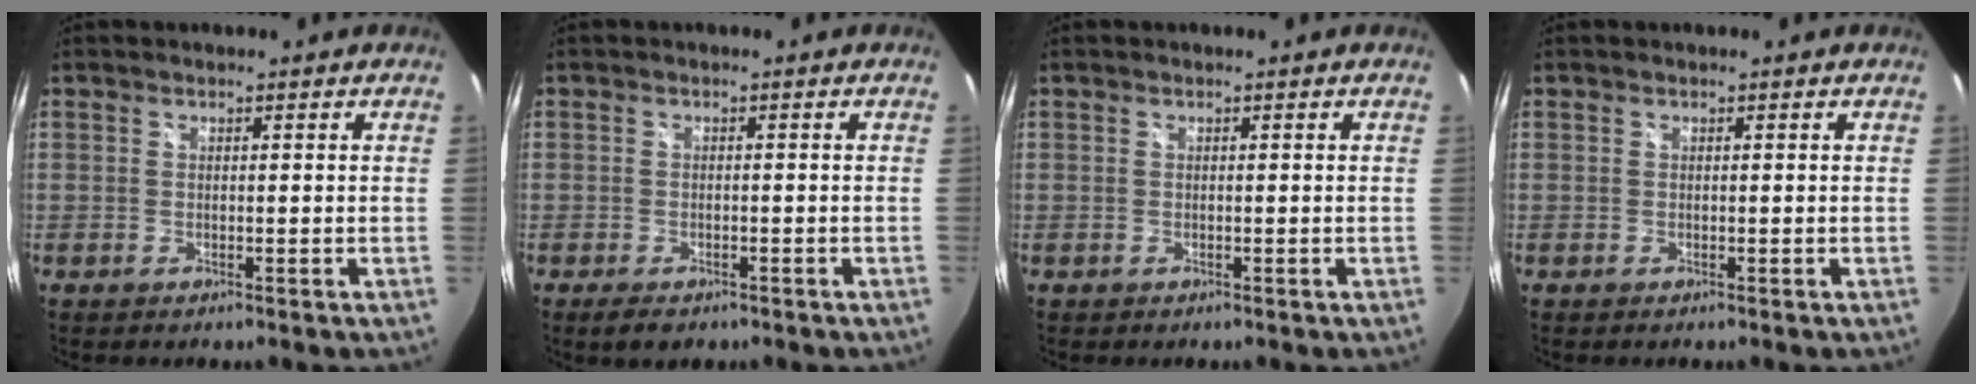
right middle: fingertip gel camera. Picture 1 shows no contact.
{"total": 3.4, "force": [-2.3, 1.8, 1.8], "torque": [-0.039, -0.011, -0.034]}
{"total": 0.0}
{"total": 0.0}